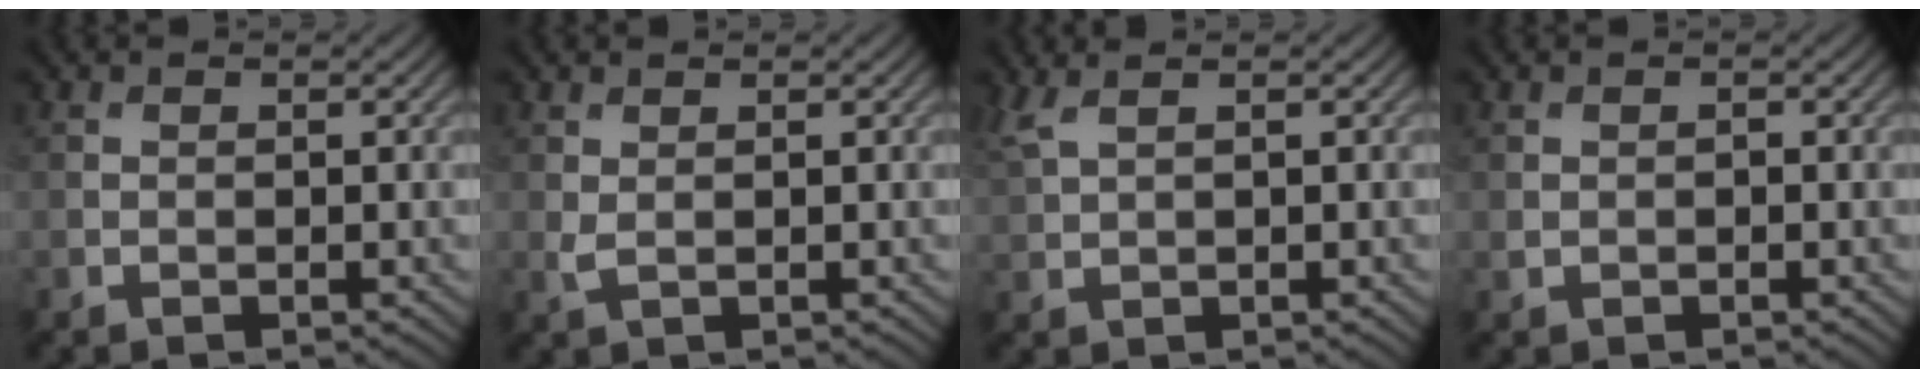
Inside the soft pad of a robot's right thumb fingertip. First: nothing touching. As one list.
[{"total": 1.0, "force": [0.5, 0.4, 0.9], "torque": [-0.028, -0.001, 0.012]}, {"total": 2.8, "force": [1.8, 0.7, 2.1], "torque": [-0.058, 0.013, 0.043]}, {"total": 0.6, "force": [0.0, 0.5, 0.4], "torque": [-0.011, -0.001, 0.000]}]